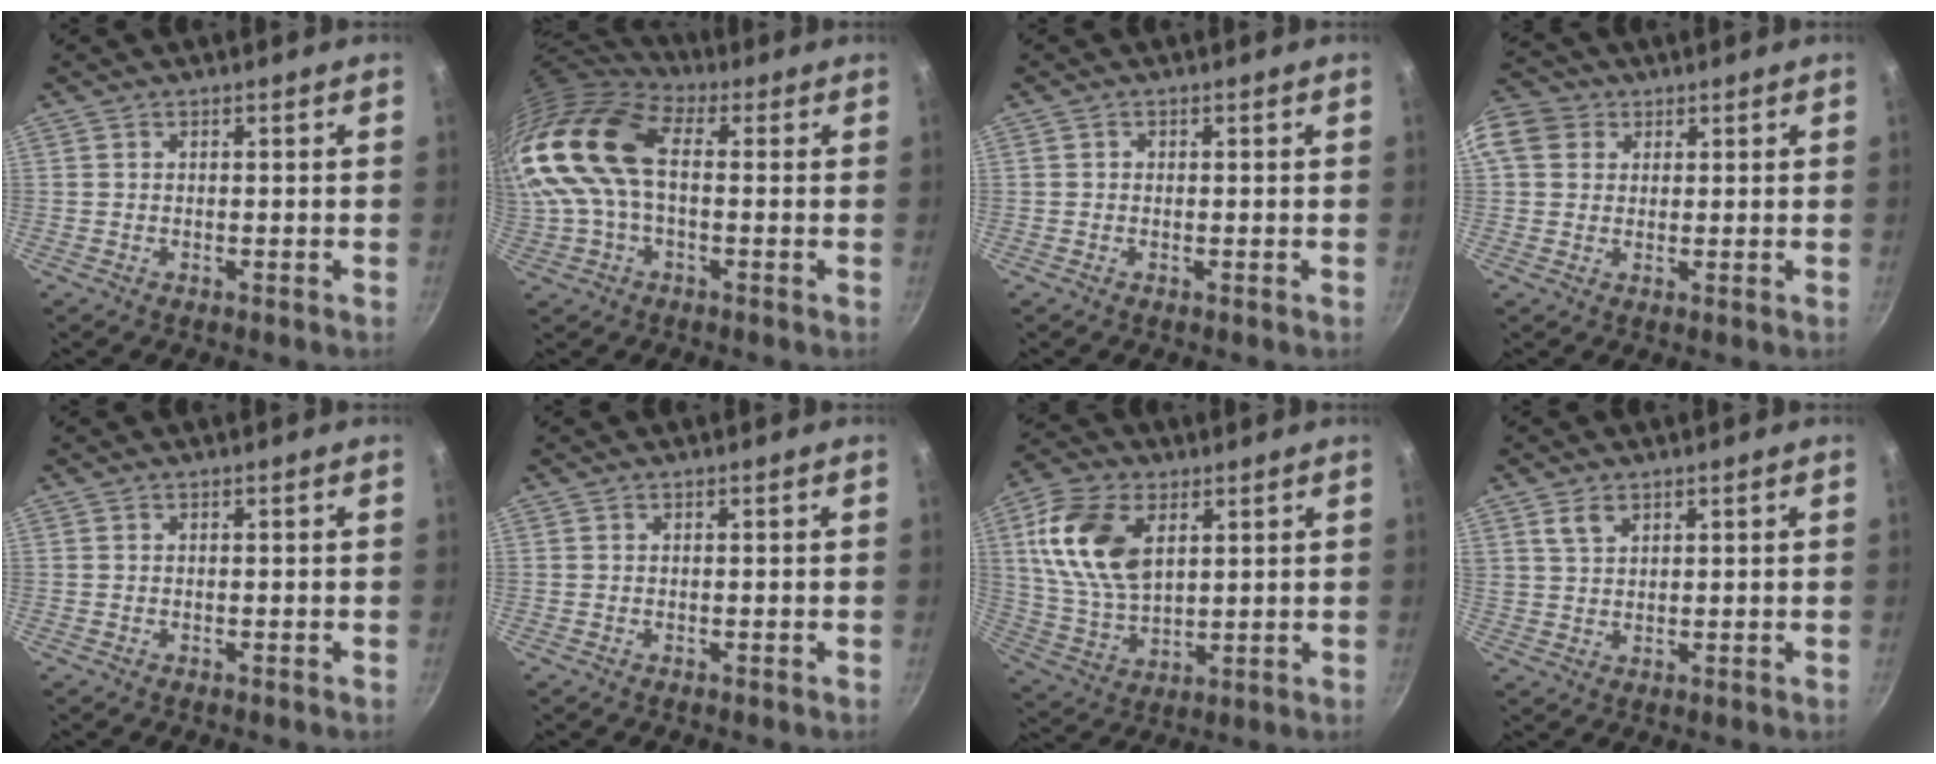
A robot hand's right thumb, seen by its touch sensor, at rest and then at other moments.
{"total": 19.9, "force": [2.3, 11.7, 15.9], "torque": [-0.326, 0.021, 0.033]}
{"total": 0.6, "force": [0.0, 0.5, 0.1], "torque": [0.001, 0.003, -0.001]}
{"total": 10.8, "force": [3.2, 9.1, 4.7], "torque": [-0.093, 0.022, 0.048]}
{"total": 0.0}
{"total": 0.0}
{"total": 15.9, "force": [5.0, 9.7, 11.5], "torque": [-0.205, -0.012, 0.102]}
{"total": 3.8, "force": [2.2, 2.2, 2.2], "torque": [-0.034, -0.004, 0.045]}